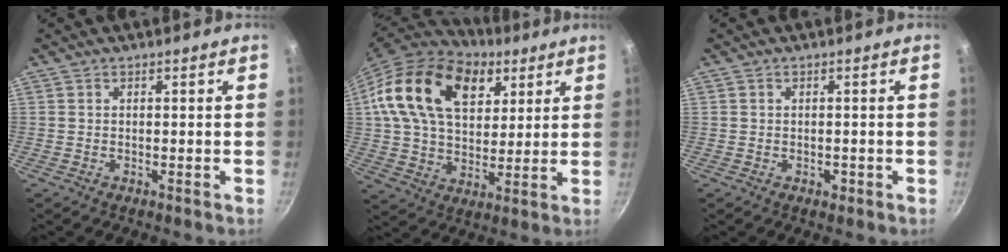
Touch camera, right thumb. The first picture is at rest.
{"total": 22.4, "force": [9.8, 14.0, 14.5], "torque": [-0.222, -0.014, 0.167]}
{"total": 1.4, "force": [-0.5, 1.1, 0.8], "torque": [-0.008, 0.003, -0.006]}